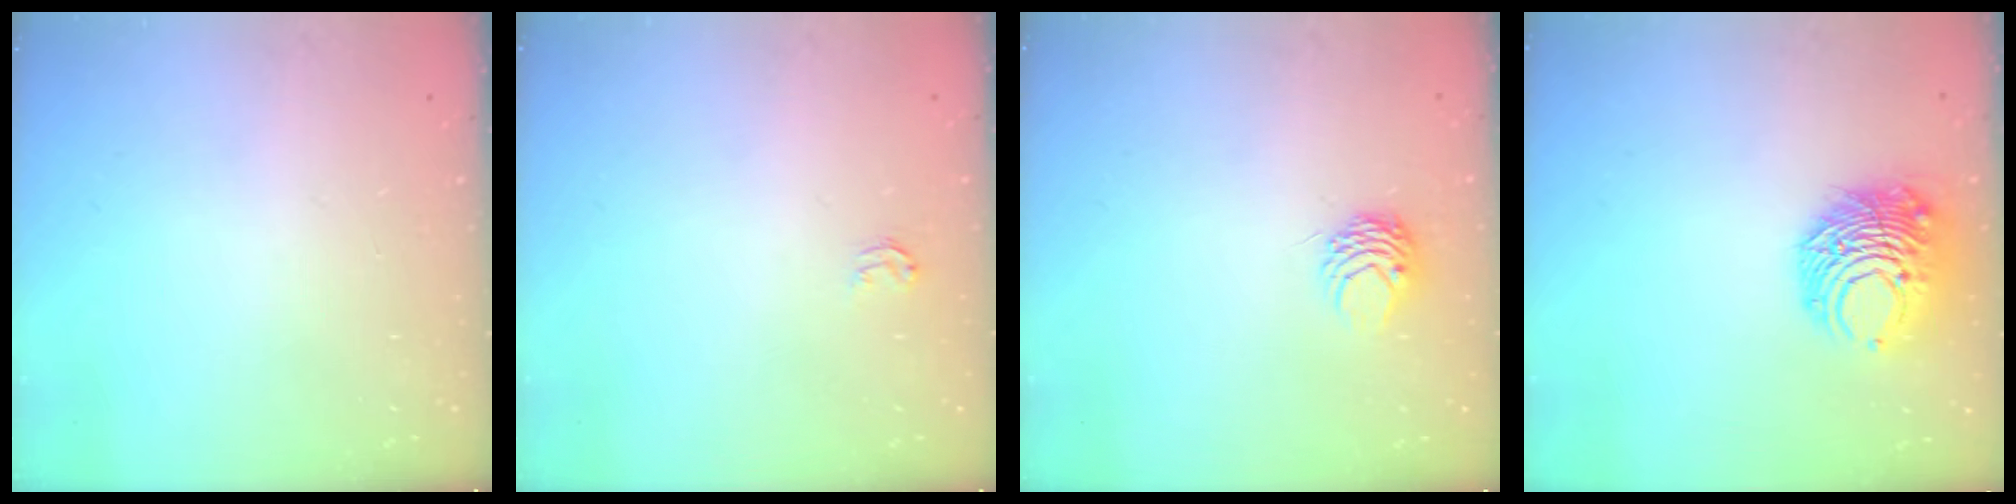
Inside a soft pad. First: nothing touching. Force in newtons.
{"total": 2.9, "press": 2.9, "slide": 0.1}
{"total": 4.2, "press": 4.2, "slide": 0.5}
{"total": 10.4, "press": 10.4, "slide": 0.6}